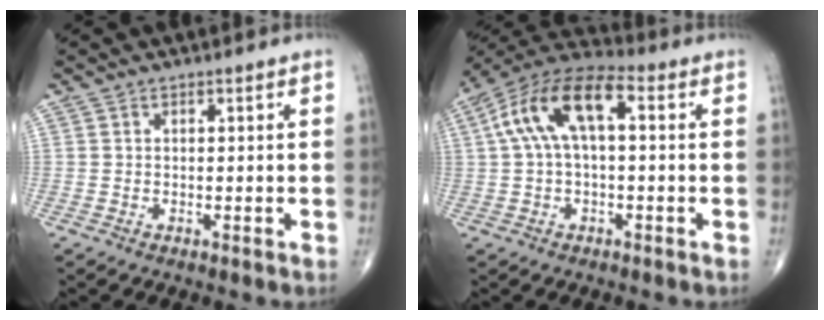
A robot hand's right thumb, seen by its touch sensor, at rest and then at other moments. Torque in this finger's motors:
{"motor_torque": [0.62, 0.67, 1.47, 0.06, 0.29]}